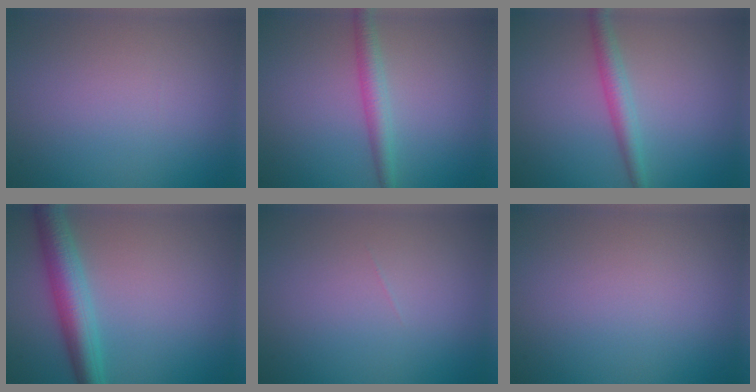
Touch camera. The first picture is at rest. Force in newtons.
{"total": 2.5, "press": 2.5, "slide": 0.0}
{"total": 2.4, "press": 2.4, "slide": 0.0}
{"total": 5.0, "press": 5.0, "slide": 0.1}
{"total": 0.0}
{"total": 0.0}